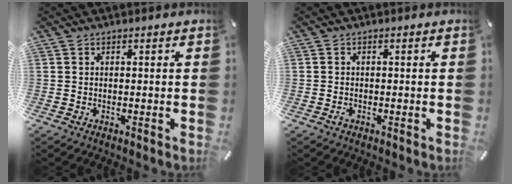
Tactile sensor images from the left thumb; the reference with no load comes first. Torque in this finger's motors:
{"motor_torque": [0.01, 0.03, 0.01, -0.01, 0.00]}